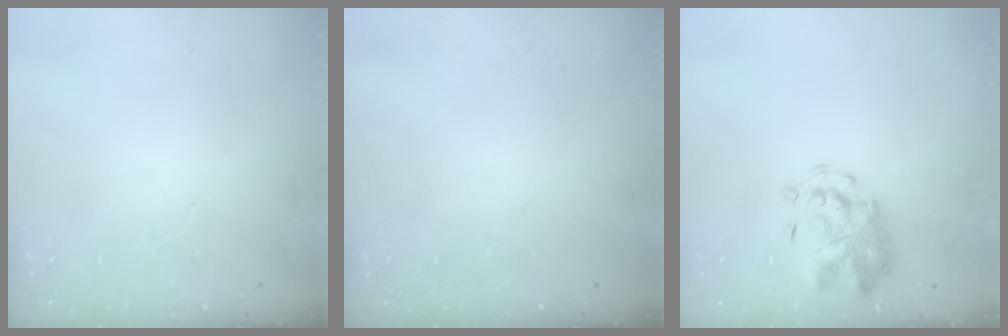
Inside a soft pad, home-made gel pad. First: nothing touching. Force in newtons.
{"total": 0.0}
{"total": 3.7, "press": 3.5, "slide": 1.2}